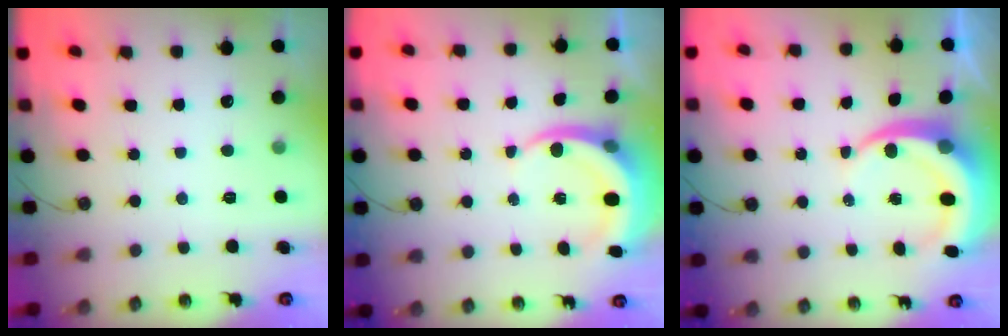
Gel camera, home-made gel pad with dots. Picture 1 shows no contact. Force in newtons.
{"total": 6.3, "press": 6.3, "slide": 0.2}
{"total": 8.2, "press": 8.2, "slide": 1.1}